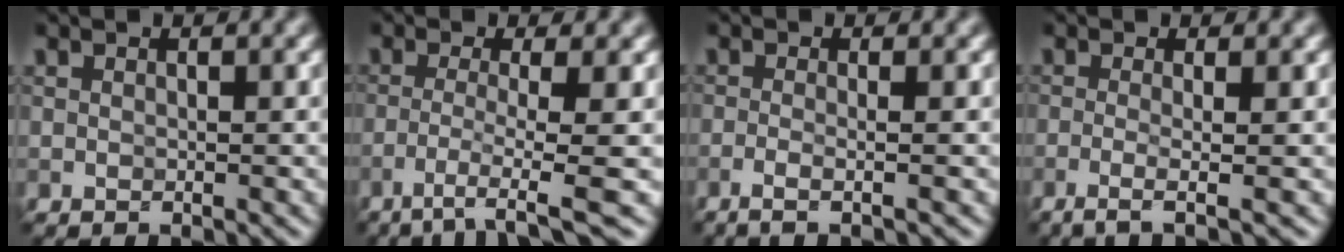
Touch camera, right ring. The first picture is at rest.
{"total": 4.1, "force": [-1.7, 0.3, 3.7], "torque": [-0.064, -0.003, -0.041]}
{"total": 2.7, "force": [-0.9, 1.1, 2.3], "torque": [-0.017, -0.004, -0.030]}
{"total": 3.2, "force": [-0.8, 1.1, 2.9], "torque": [-0.032, -0.002, -0.032]}